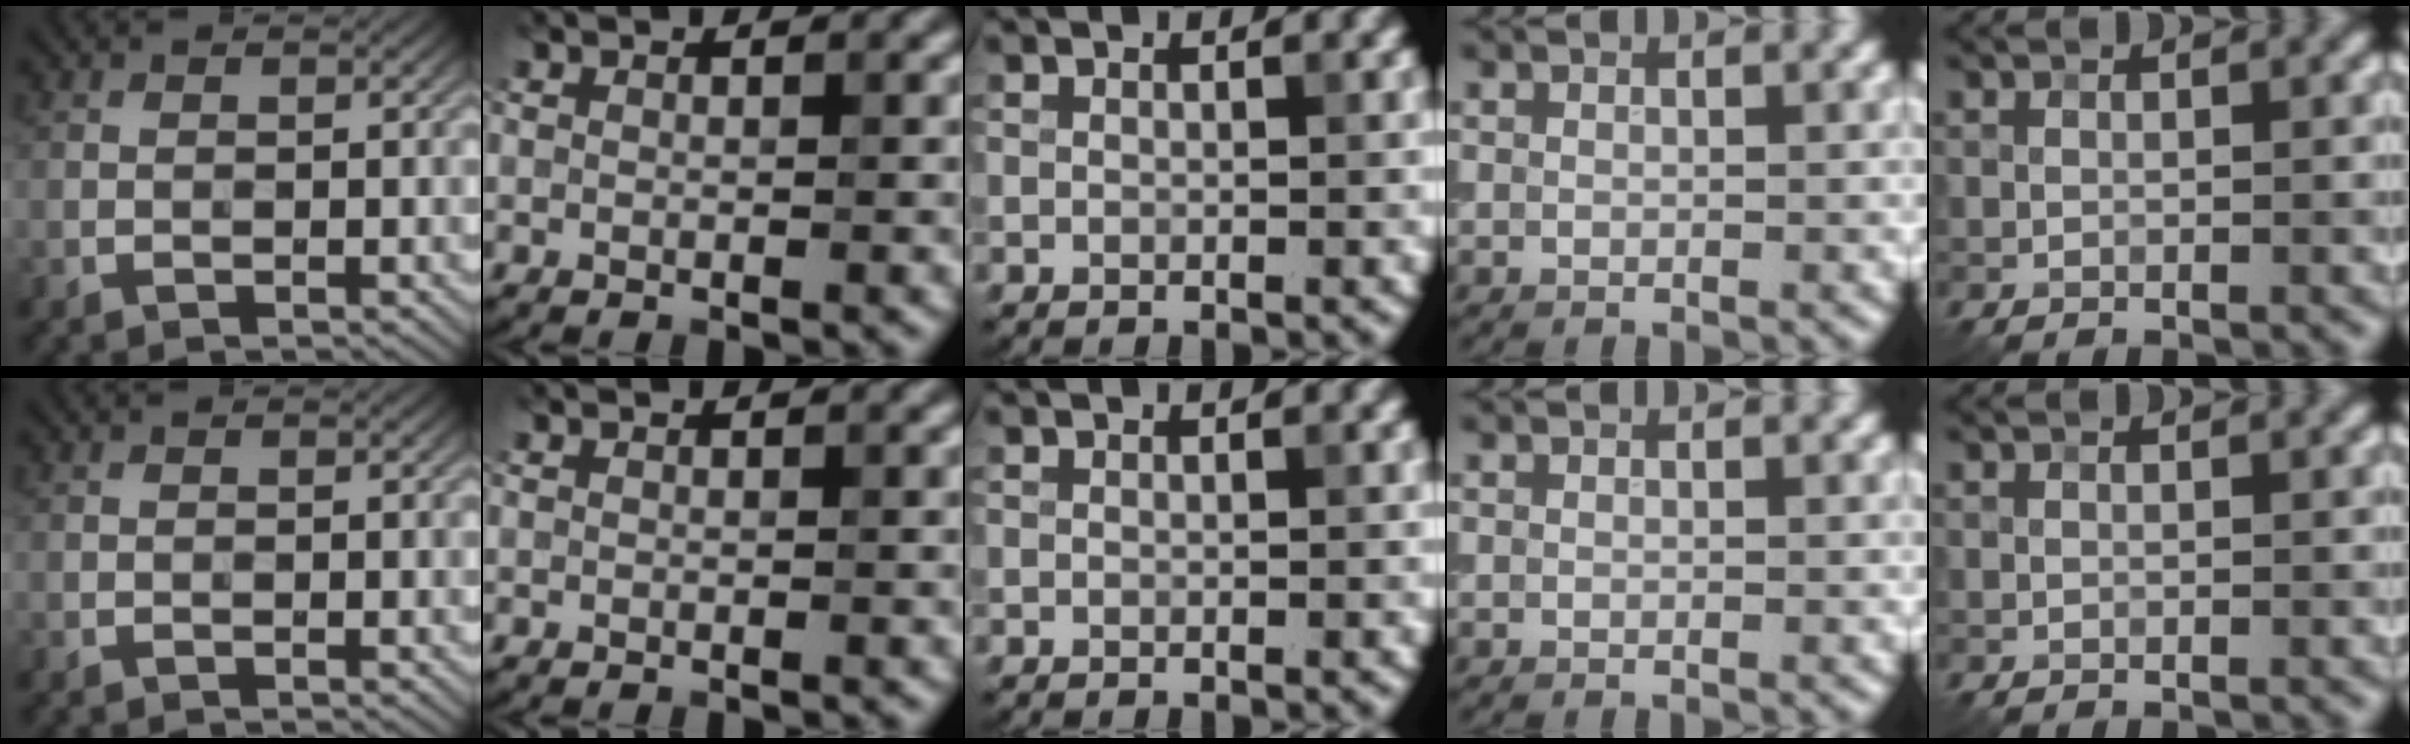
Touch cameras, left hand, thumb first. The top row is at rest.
{}